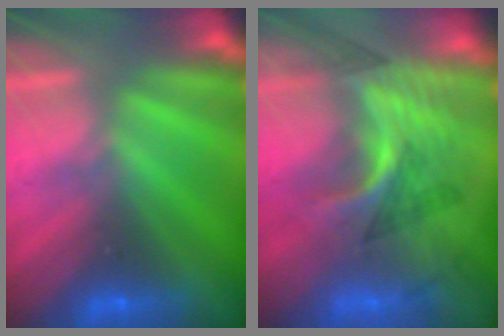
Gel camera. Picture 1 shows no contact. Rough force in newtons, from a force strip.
{"total": 3.0}